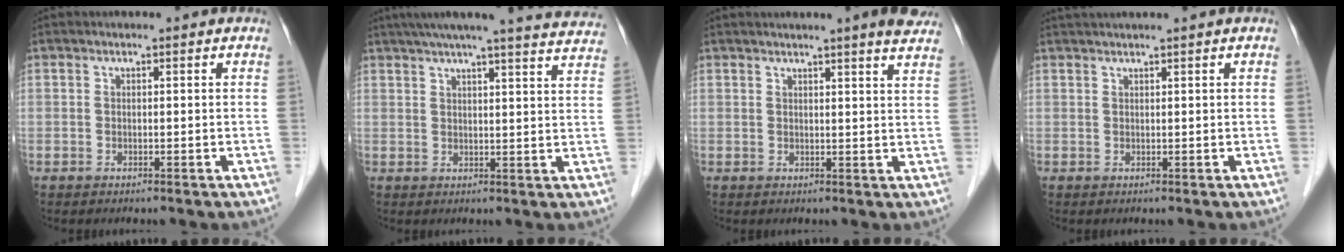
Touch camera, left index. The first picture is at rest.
{"total": 22.6, "force": [20.6, 0.4, 9.3], "torque": [-0.139, -0.018, 0.247]}
{"total": 6.9, "force": [6.0, -0.4, 3.5], "torque": [-0.043, -0.004, 0.054]}
{"total": 2.5, "force": [2.1, -0.8, 1.2], "torque": [-0.019, 0.018, 0.044]}